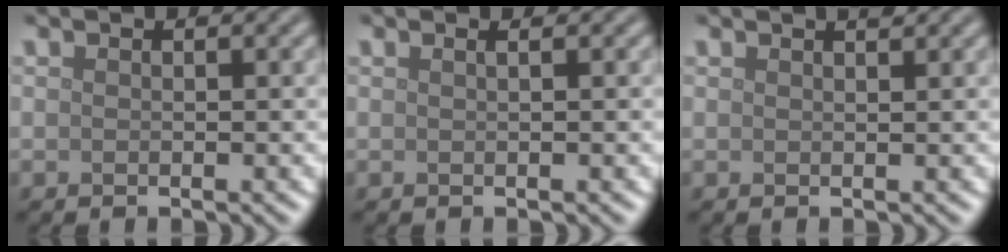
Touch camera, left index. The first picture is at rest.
{"total": 1.1, "force": [0.4, 0.5, 0.9], "torque": [-0.007, -0.001, -0.004]}
{"total": 1.0, "force": [0.8, 0.1, 0.5], "torque": [-0.003, 0.003, 0.011]}